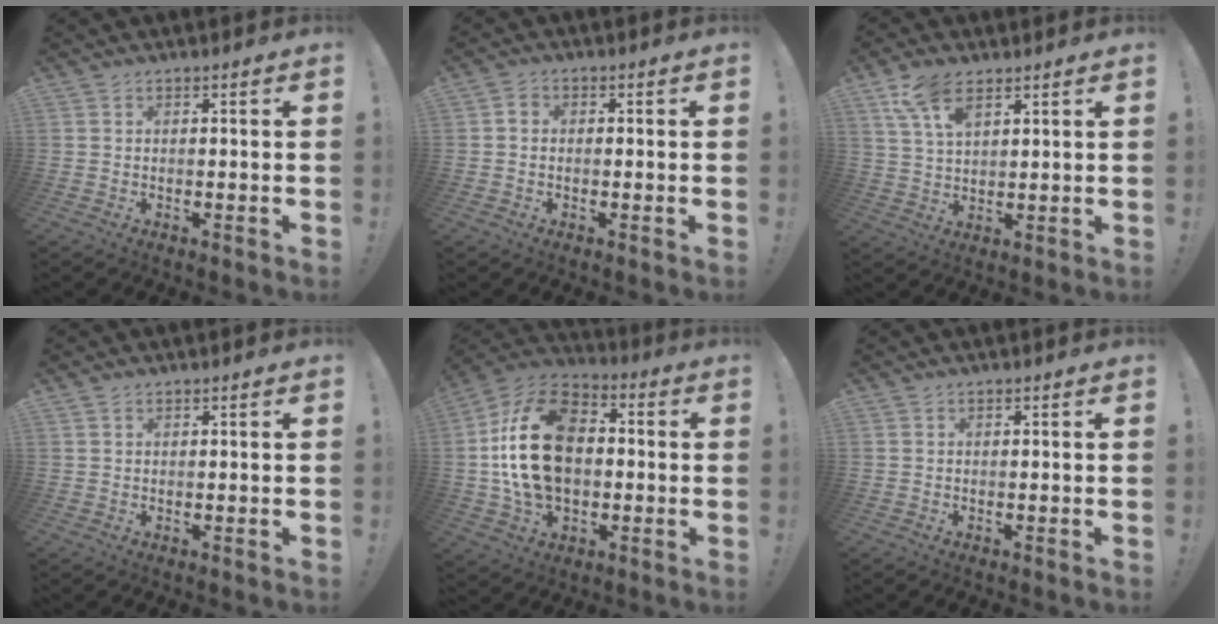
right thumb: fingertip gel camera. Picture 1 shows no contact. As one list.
[{"total": 2.2, "force": [-0.8, 1.7, 1.2], "torque": [-0.023, 0.012, -0.012]}, {"total": 9.2, "force": [5.8, 4.1, 5.9], "torque": [-0.103, -0.022, 0.109]}, {"total": 0.9, "force": [0.7, 0.5, 0.2], "torque": [0.002, -0.003, 0.014]}, {"total": 23.6, "force": [1.1, 16.2, 17.1], "torque": [-0.305, 0.023, 0.032]}, {"total": 0.0}]